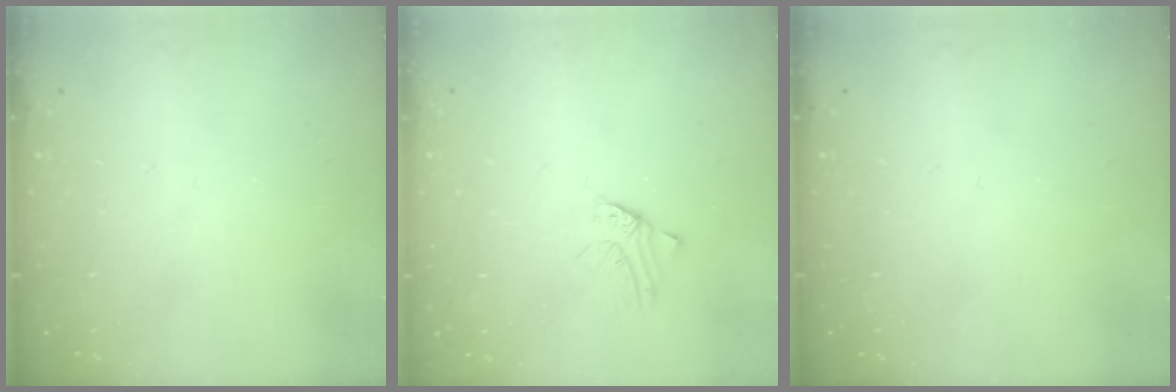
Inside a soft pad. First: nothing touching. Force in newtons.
{"total": 1.4, "press": 1.4, "slide": 0.0}
{"total": 0.0}